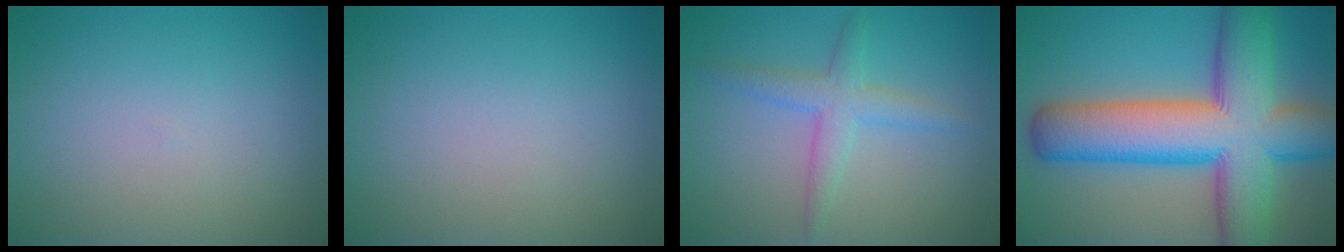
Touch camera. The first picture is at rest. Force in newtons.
{"total": 0.0}
{"total": 2.9, "press": 2.9, "slide": 0.2}
{"total": 14.2, "press": 14.1, "slide": 0.7}